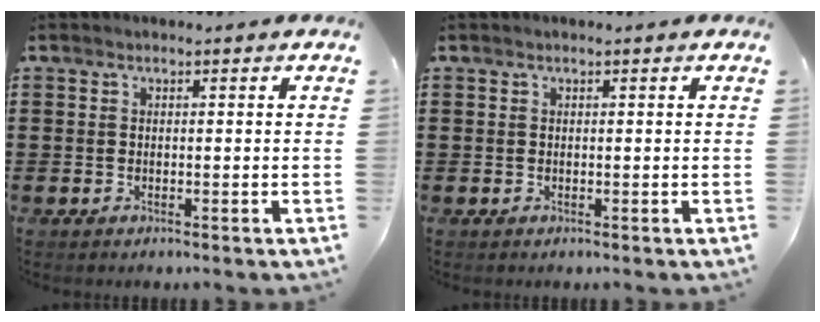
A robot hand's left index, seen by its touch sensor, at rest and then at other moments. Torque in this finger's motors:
{"motor_torque": [0.06, -0.08, -0.02, 0.01]}